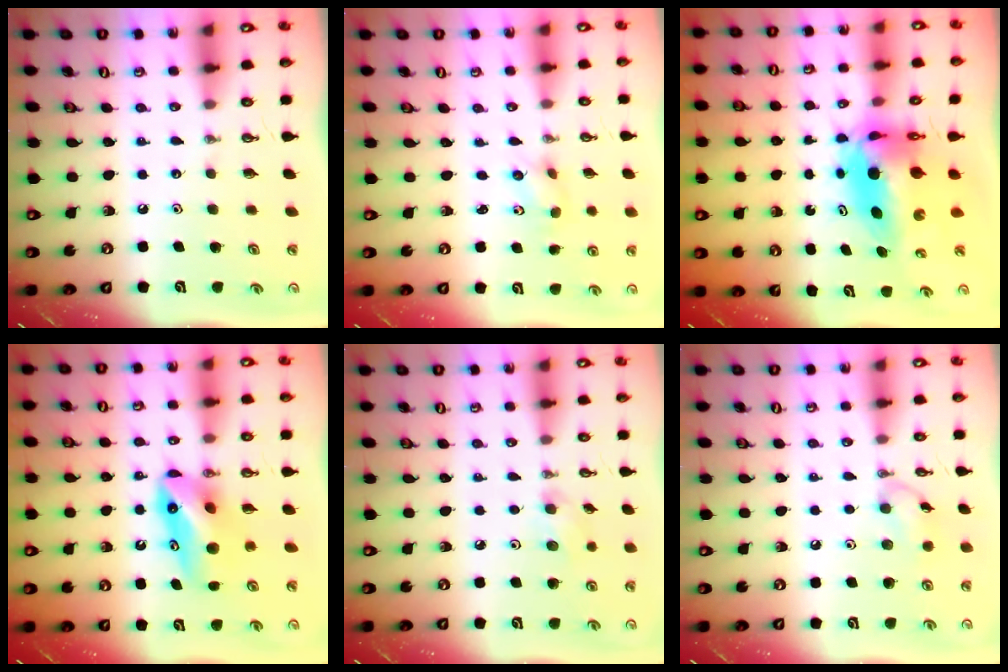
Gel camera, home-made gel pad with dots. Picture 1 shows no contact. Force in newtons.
{"total": 3.4, "press": 3.1, "slide": 1.4}
{"total": 9.9, "press": 8.7, "slide": 4.6}
{"total": 10.7, "press": 8.6, "slide": 6.3}
{"total": 6.4, "press": 5.7, "slide": 2.9}
{"total": 7.6, "press": 7.6, "slide": 0.4}